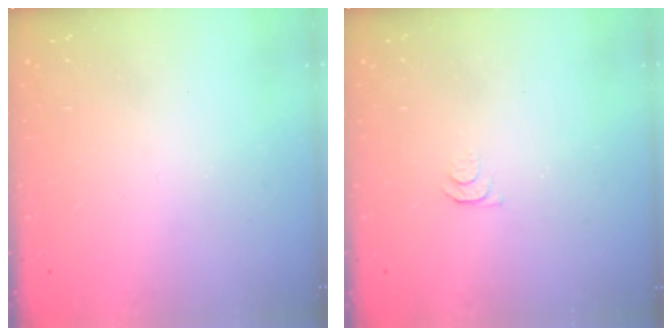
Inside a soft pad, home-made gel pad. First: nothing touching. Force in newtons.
{"total": 3.8, "press": 3.7, "slide": 0.7}